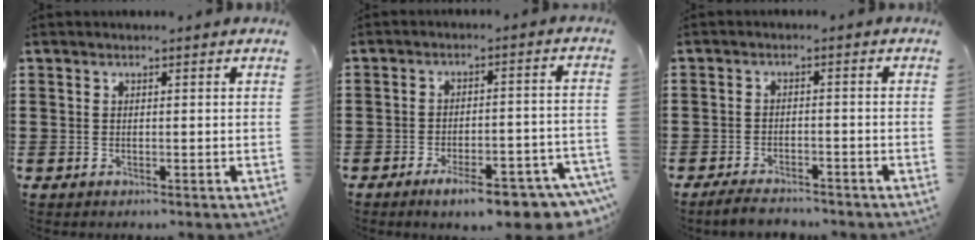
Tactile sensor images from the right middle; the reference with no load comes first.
{"total": 8.1, "force": [-5.8, 1.6, 5.4], "torque": [-0.083, 0.004, -0.099]}
{"total": 3.1, "force": [-2.9, 0.5, 0.9], "torque": [-0.022, 0.000, -0.061]}